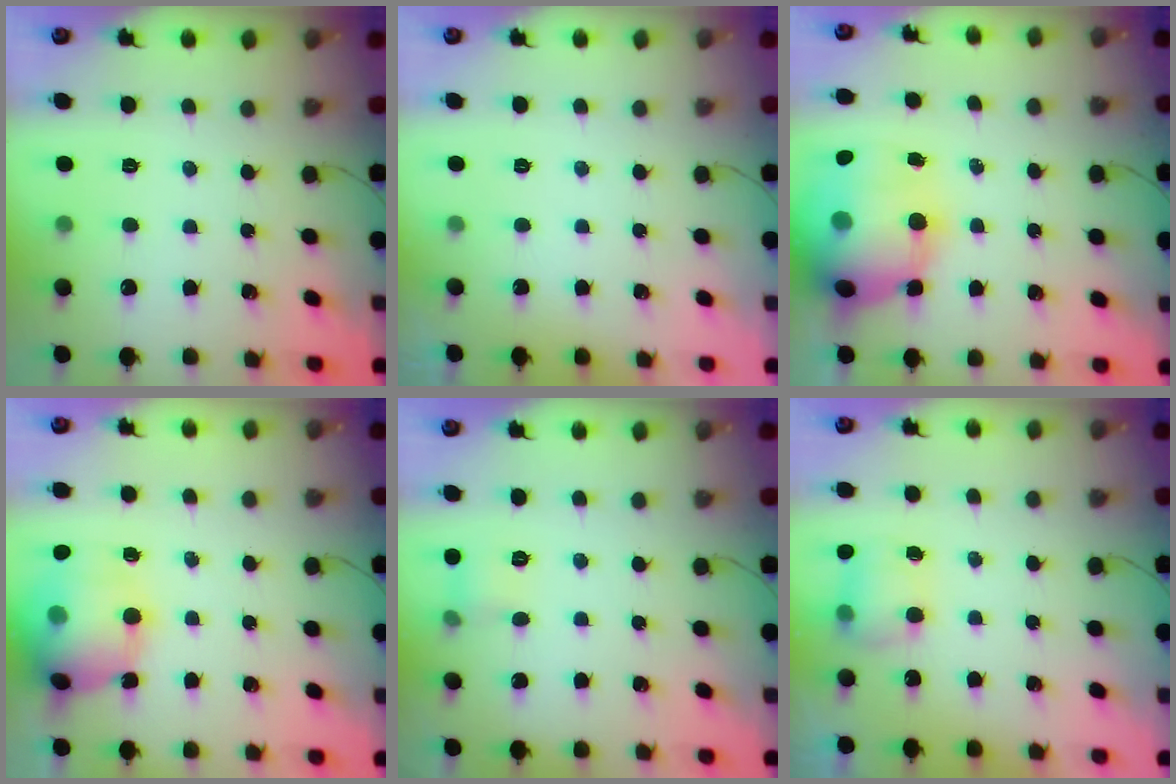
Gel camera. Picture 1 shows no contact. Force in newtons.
{"total": 0.0}
{"total": 21.4, "press": 20.8, "slide": 5.2}
{"total": 16.4, "press": 16.1, "slide": 3.3}
{"total": 6.1, "press": 5.8, "slide": 2.1}
{"total": 5.8, "press": 5.6, "slide": 1.5}